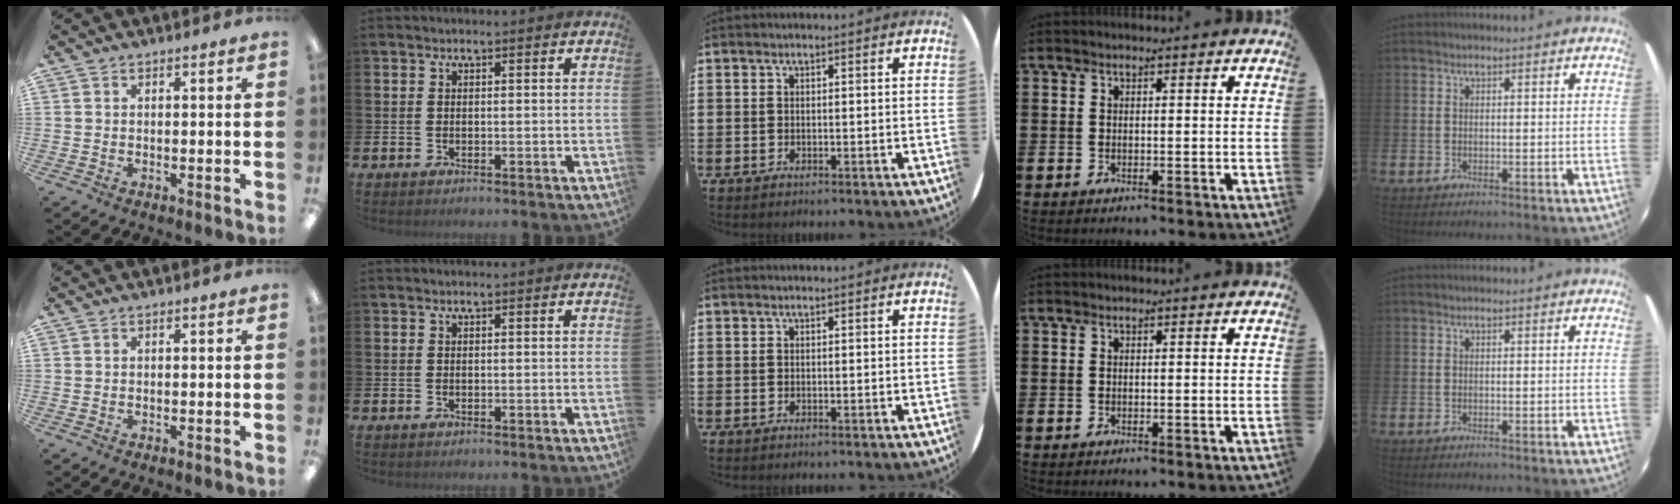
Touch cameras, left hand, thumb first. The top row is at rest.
{}